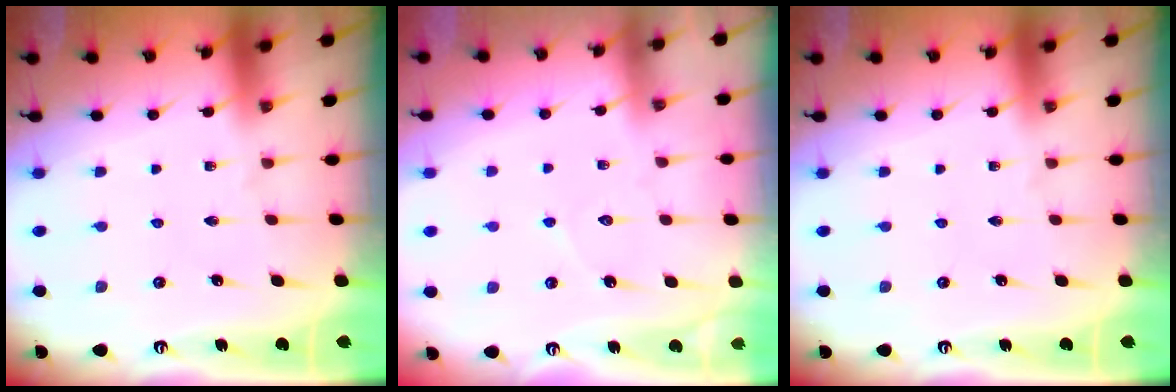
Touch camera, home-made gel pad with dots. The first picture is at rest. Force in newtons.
{"total": 4.3, "press": 4.3, "slide": 0.3}
{"total": 0.0}